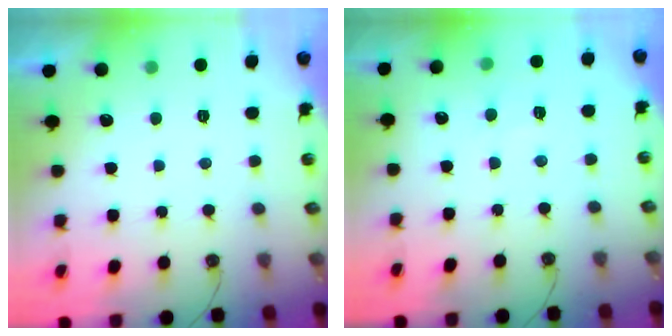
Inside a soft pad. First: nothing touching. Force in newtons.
{"total": 5.3, "press": 5.2, "slide": 0.6}